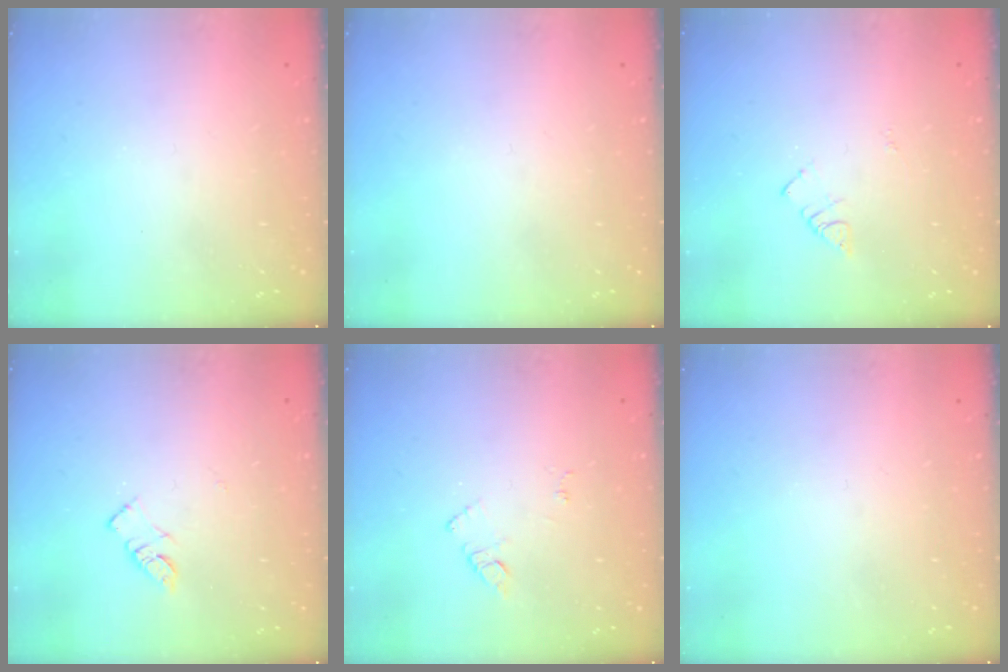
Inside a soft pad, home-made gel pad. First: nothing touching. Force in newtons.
{"total": 0.0}
{"total": 4.2, "press": 4.2, "slide": 0.5}
{"total": 5.1, "press": 5.1, "slide": 0.5}
{"total": 4.8, "press": 4.8, "slide": 0.5}
{"total": 0.0}